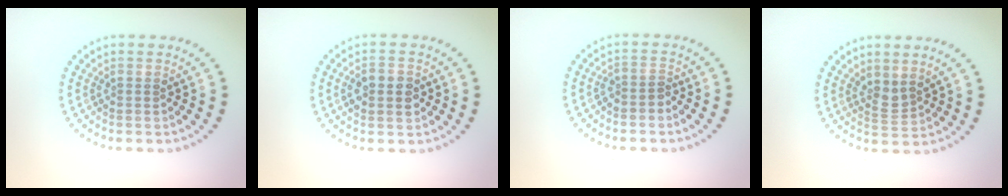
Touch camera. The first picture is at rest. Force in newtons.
{"total": 3.0, "press": 3.0, "slide": 0.1}
{"total": 1.5, "press": 1.1, "slide": 0.9}
{"total": 1.8, "press": 1.4, "slide": 1.2}